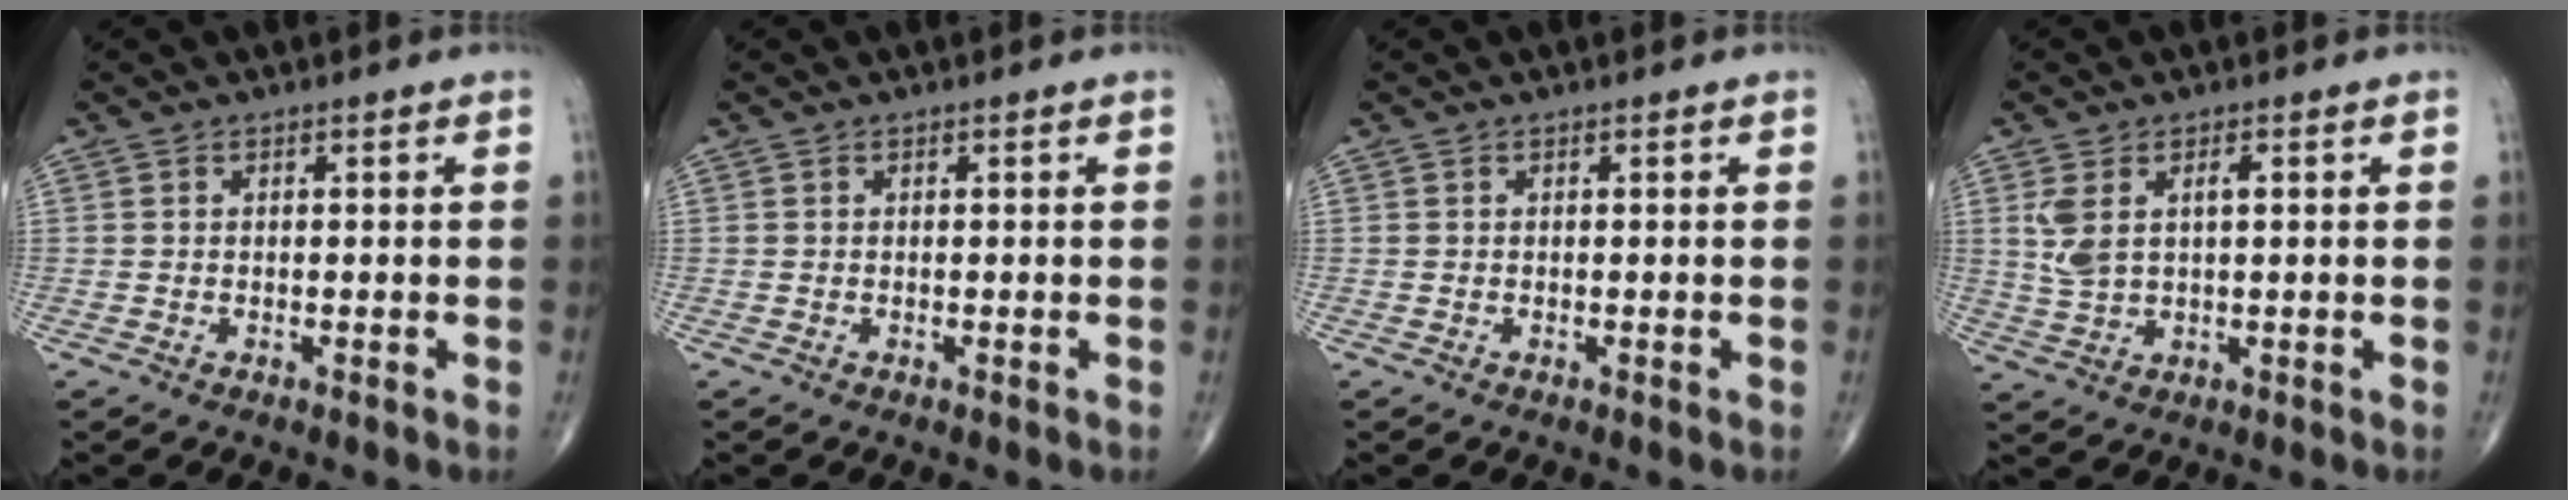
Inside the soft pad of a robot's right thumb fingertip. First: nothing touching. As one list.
[{"total": 0.0}, {"total": 0.0}, {"total": 6.1, "force": [1.6, 3.0, 5.1], "torque": [-0.111, 0.006, 0.039]}]